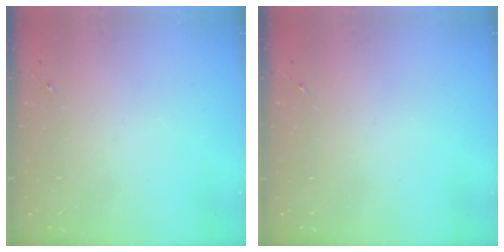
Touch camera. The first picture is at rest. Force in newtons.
{"total": 0.0}